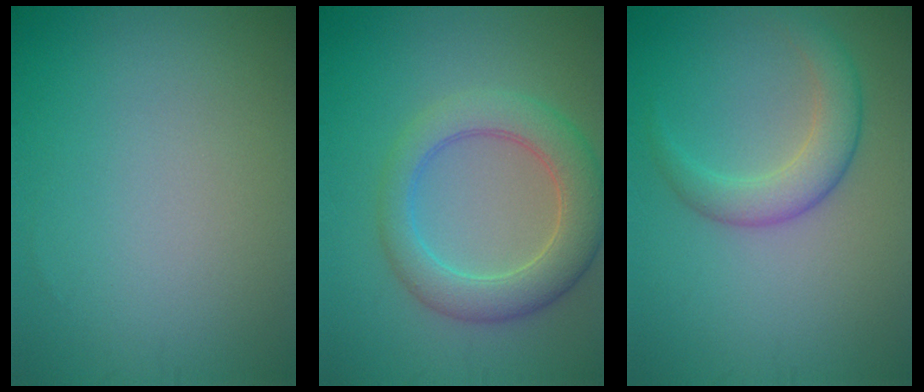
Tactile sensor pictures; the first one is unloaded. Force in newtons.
{"total": 5.7, "press": 5.7, "slide": 0.5}
{"total": 3.4, "press": 3.4, "slide": 0.1}